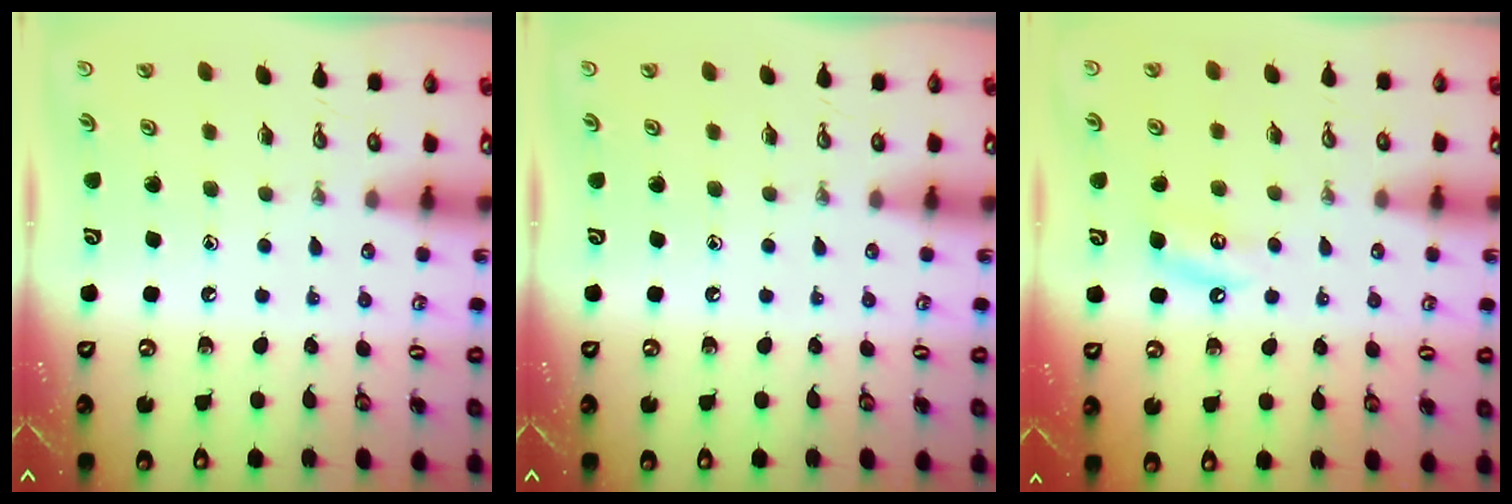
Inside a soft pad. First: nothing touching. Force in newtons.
{"total": 0.0}
{"total": 4.0, "press": 3.9, "slide": 0.5}